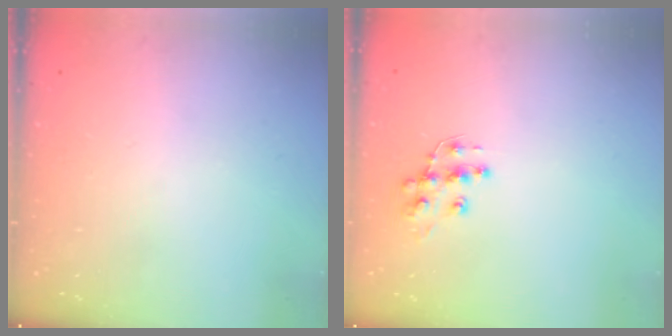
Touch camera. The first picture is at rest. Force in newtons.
{"total": 9.8, "press": 9.7, "slide": 0.5}